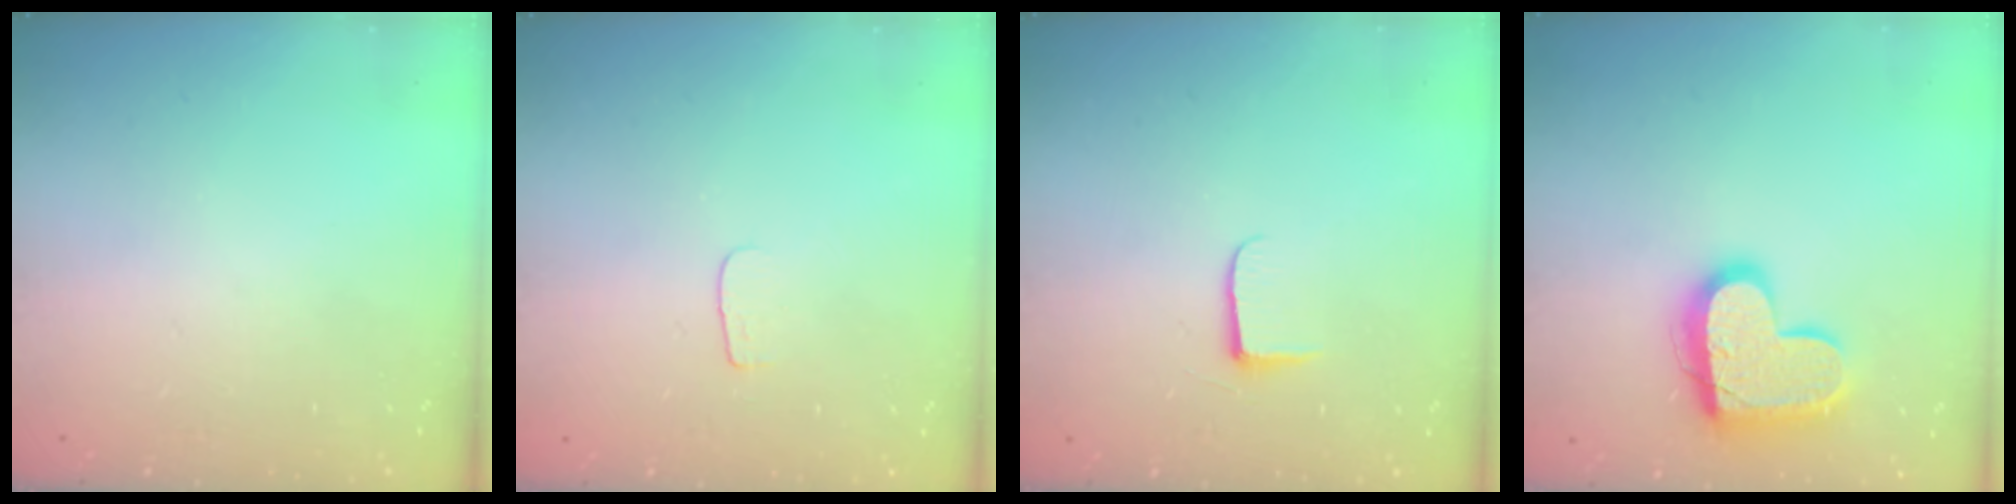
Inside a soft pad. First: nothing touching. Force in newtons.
{"total": 3.6, "press": 3.6, "slide": 0.4}
{"total": 5.3, "press": 5.2, "slide": 0.7}
{"total": 17.3, "press": 17.3, "slide": 1.2}